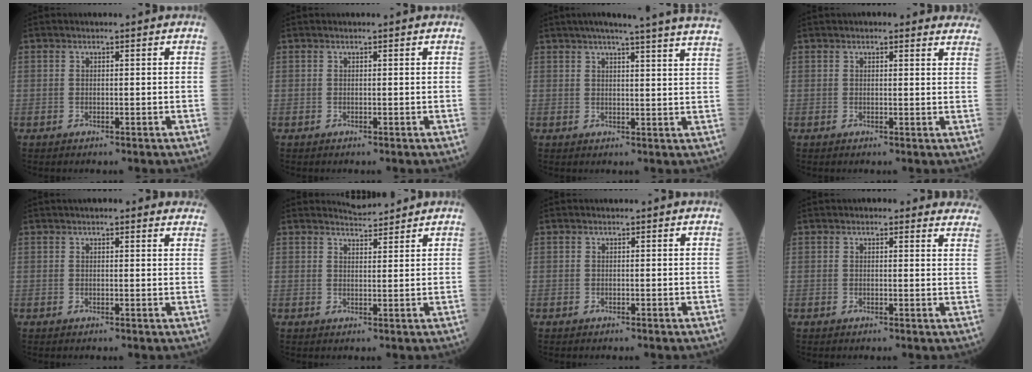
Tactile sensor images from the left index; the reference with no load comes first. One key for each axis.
{"total": 0.0}
{"total": 21.9, "fx": 19.5, "fy": -0.6, "fz": 10.0, "tx": -0.149, "ty": -0.021, "tz": 0.230}
{"total": 7.1, "fx": 6.5, "fy": 1.7, "fz": 2.1, "tx": -0.001, "ty": -0.001, "tz": 0.048}
{"total": 8.9, "fx": 7.8, "fy": 1.7, "fz": 4.0, "tx": -0.040, "ty": 0.021, "tz": 0.084}
{"total": 3.0, "fx": 3.0, "fy": 0.0, "fz": -0.2, "tx": -0.010, "ty": 0.002, "tz": 0.053}
{"total": 0.6, "fx": 0.5, "fy": 0.0, "fz": 0.1, "tx": -0.007, "ty": 0.009, "tz": 0.009}
{"total": 8.5, "fx": 8.1, "fy": 2.2, "fz": 1.8, "tx": 0.017, "ty": -0.008, "tz": 0.055}